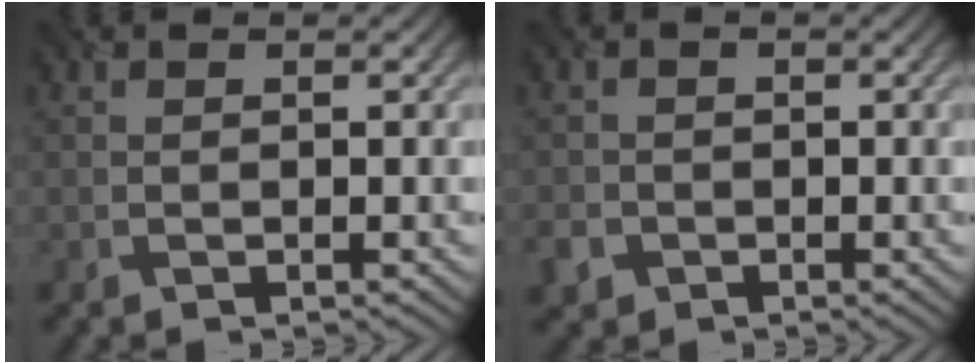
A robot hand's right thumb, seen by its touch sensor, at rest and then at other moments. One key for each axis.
{"total": 2.7, "fx": -1.3, "fy": 2.3, "fz": 0.7, "tx": -0.025, "ty": -0.009, "tz": -0.031}